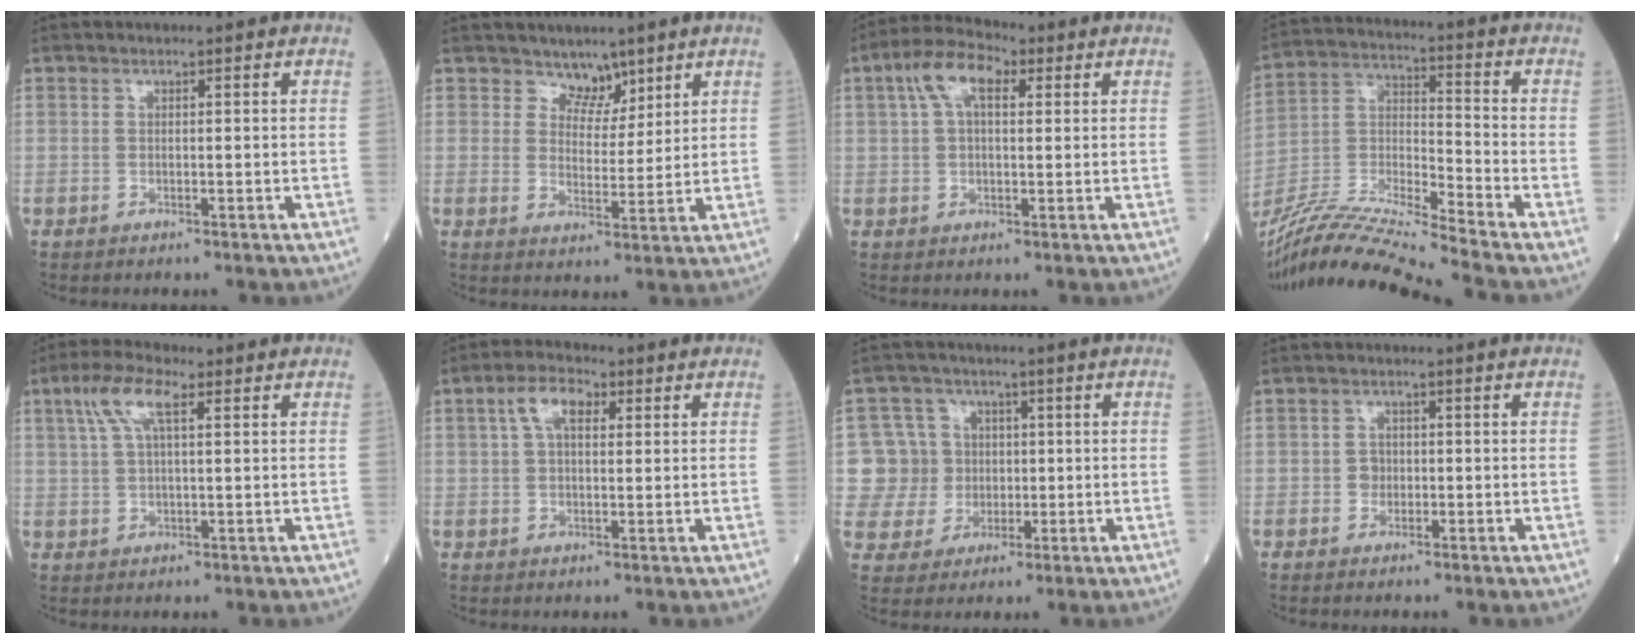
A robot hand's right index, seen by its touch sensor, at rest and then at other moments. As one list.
[{"total": 3.8, "force": [3.2, 2.1, 0.4], "torque": [0.004, -0.006, 0.055]}, {"total": 7.0, "force": [2.6, 3.0, 5.8], "torque": [-0.121, 0.031, 0.045]}, {"total": 17.5, "force": [-15.8, -2.4, 7.0], "torque": [-0.132, -0.006, -0.292]}, {"total": 5.9, "force": [2.5, 1.4, 5.2], "torque": [-0.113, 0.022, 0.050]}, {"total": 5.2, "force": [1.8, 2.4, 4.2], "torque": [-0.086, 0.021, 0.034]}, {"total": 7.8, "force": [0.5, 7.8, 0.6], "torque": [-0.017, 0.020, 0.018]}, {"total": 1.4, "force": [-0.5, 1.2, 0.5], "torque": [-0.003, 0.006, -0.008]}]